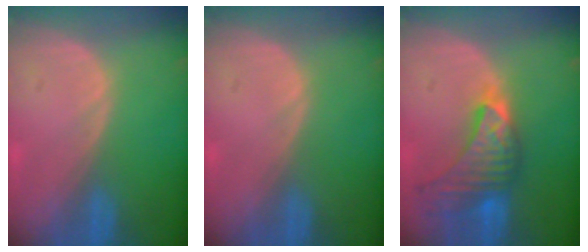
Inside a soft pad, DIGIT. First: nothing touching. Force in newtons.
{"total": 0.0}
{"total": 8.6, "press": 8.3, "slide": 2.1}